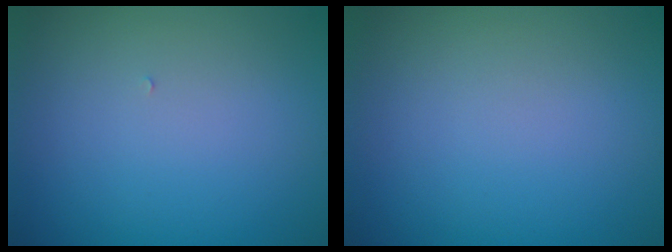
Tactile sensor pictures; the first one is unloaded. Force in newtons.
{"total": 0.0}